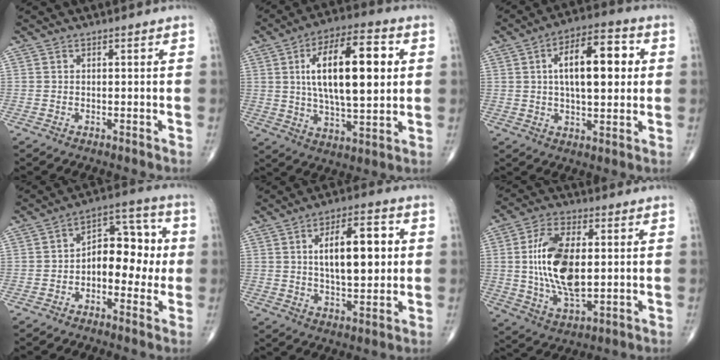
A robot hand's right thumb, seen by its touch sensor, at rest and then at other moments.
{"total": 20.0, "force": [3.8, 8.1, 17.9], "torque": [-0.280, 0.003, 0.061]}
{"total": 14.9, "force": [2.6, 6.6, 13.1], "torque": [-0.187, 0.013, 0.038]}
{"total": 12.4, "force": [-0.6, 7.5, 9.9], "torque": [-0.104, 0.036, -0.017]}
{"total": 14.0, "force": [2.4, 6.1, 12.4], "torque": [-0.174, 0.001, 0.040]}
{"total": 16.0, "force": [1.3, 8.0, 13.8], "torque": [-0.258, -0.009, 0.029]}